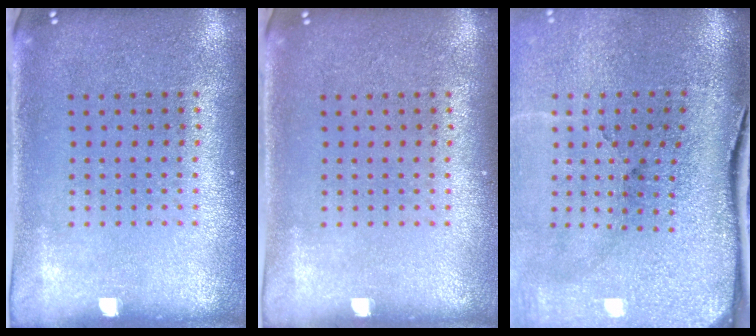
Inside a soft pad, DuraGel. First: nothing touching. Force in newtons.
{"total": 0.0}
{"total": 5.1, "press": 4.1, "slide": 3.1}